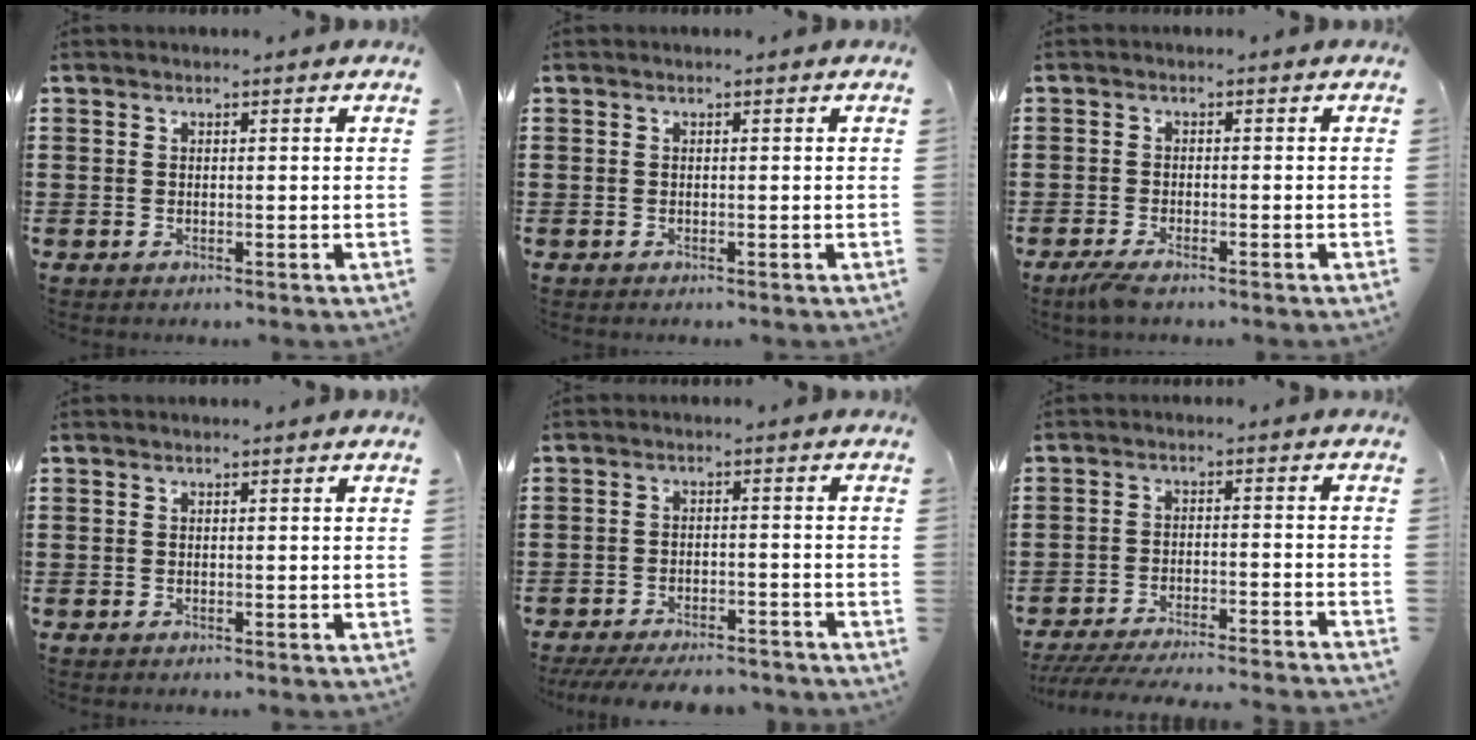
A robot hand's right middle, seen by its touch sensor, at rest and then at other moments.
{"total": 0.0}
{"total": 2.1, "force": [-1.6, 0.2, 1.3], "torque": [-0.030, -0.001, -0.032]}
{"total": 0.0}
{"total": 4.5, "force": [-4.3, 0.4, 1.3], "torque": [-0.026, -0.003, -0.087]}
{"total": 5.2, "force": [-5.0, -0.1, 1.4], "torque": [-0.028, -0.009, -0.098]}